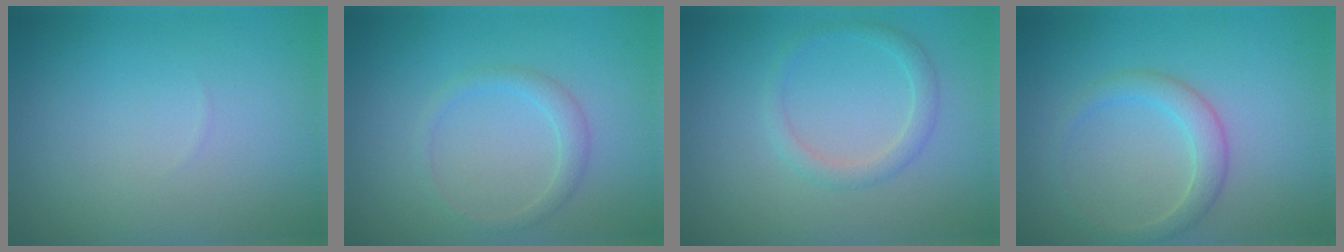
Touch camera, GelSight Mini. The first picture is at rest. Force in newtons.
{"total": 1.6, "press": 1.6, "slide": 0.0}
{"total": 1.7, "press": 1.7, "slide": 0.1}
{"total": 2.4, "press": 2.4, "slide": 0.2}